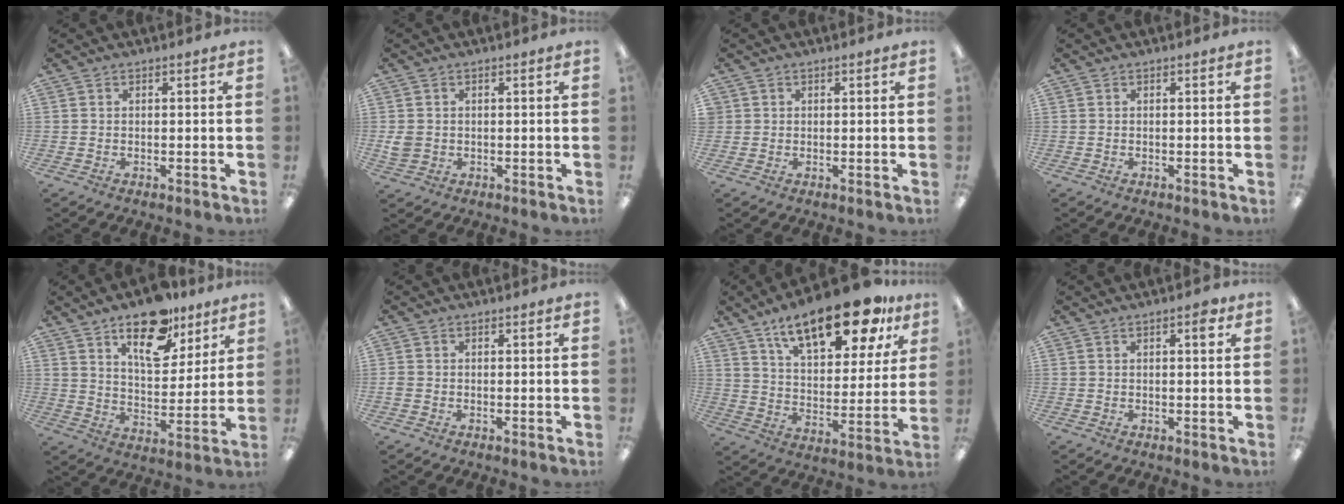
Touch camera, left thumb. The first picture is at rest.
{"total": 3.0, "force": [0.0, 2.8, 1.1], "torque": [-0.010, 0.001, 0.000]}
{"total": 1.1, "force": [0.3, 1.0, -0.4], "torque": [0.008, 0.001, 0.006]}
{"total": 0.0}
{"total": 16.8, "force": [11.0, 8.2, 9.7], "torque": [-0.128, -0.060, 0.185]}
{"total": 1.0, "force": [-0.5, 0.9, 0.3], "torque": [-0.003, 0.001, -0.008]}
{"total": 20.7, "force": [13.7, 8.4, 13.0], "torque": [-0.200, -0.070, 0.226]}
{"total": 2.5, "force": [1.3, 0.8, 2.0], "torque": [-0.025, -0.001, 0.018]}